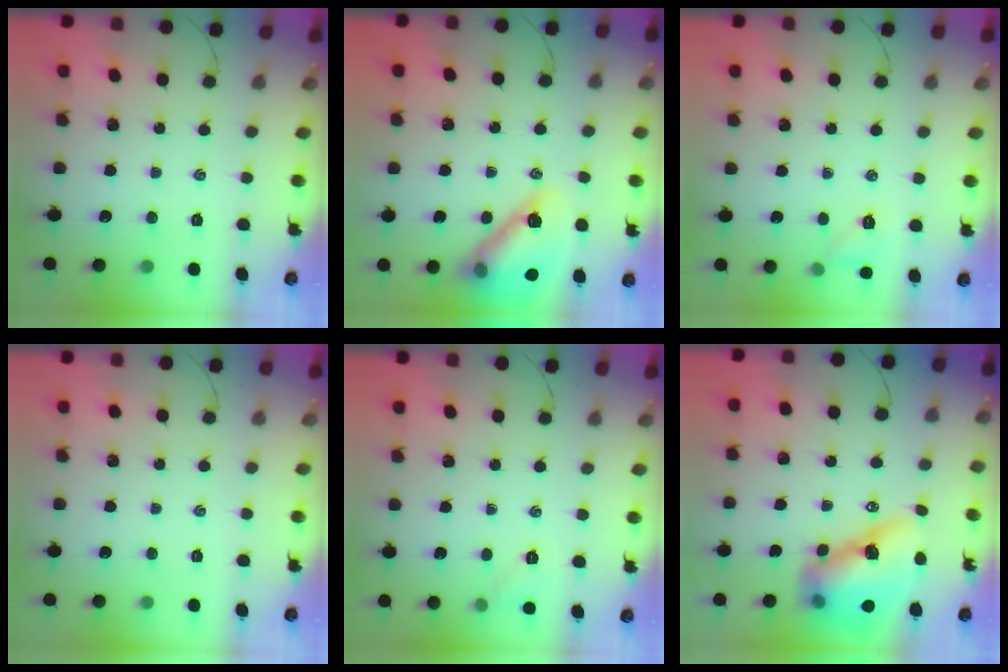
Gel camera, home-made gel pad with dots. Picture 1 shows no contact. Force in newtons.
{"total": 18.4, "press": 18.1, "slide": 2.8}
{"total": 6.2, "press": 6.0, "slide": 1.3}
{"total": 0.0}
{"total": 4.7, "press": 4.5, "slide": 1.3}
{"total": 15.0, "press": 14.3, "slide": 4.4}